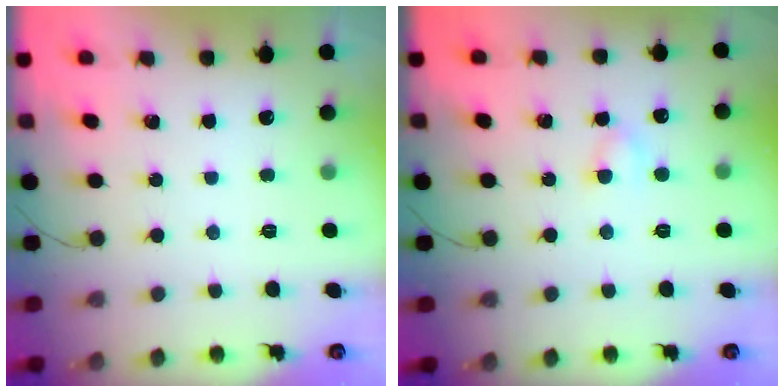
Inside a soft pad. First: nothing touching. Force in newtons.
{"total": 3.3, "press": 3.0, "slide": 1.2}